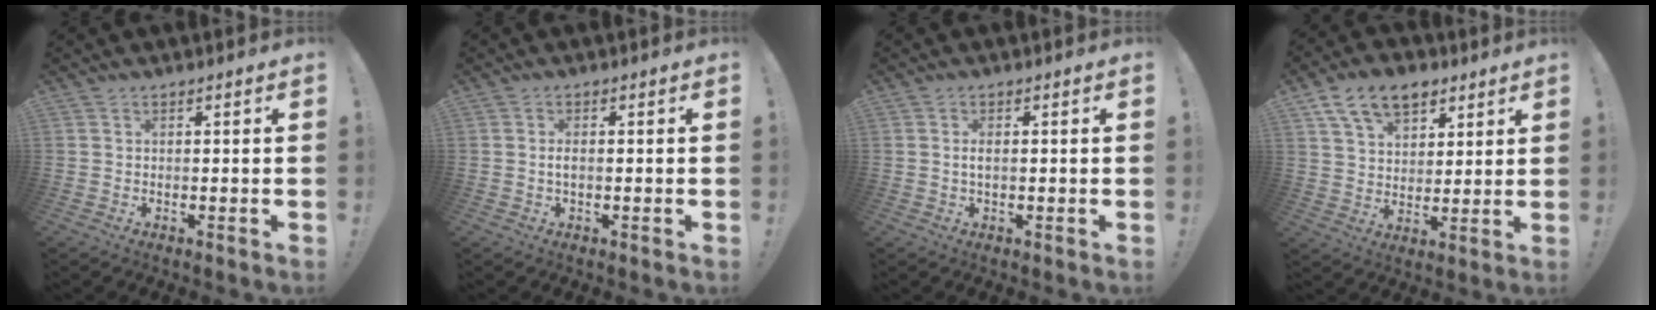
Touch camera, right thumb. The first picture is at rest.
{"total": 1.7, "force": [-0.4, 0.6, 1.5], "torque": [-0.034, 0.005, -0.006]}
{"total": 1.9, "force": [-0.1, 0.6, 1.8], "torque": [-0.032, 0.001, -0.004]}
{"total": 12.9, "force": [7.3, 8.2, 6.8], "torque": [-0.106, -0.029, 0.140]}